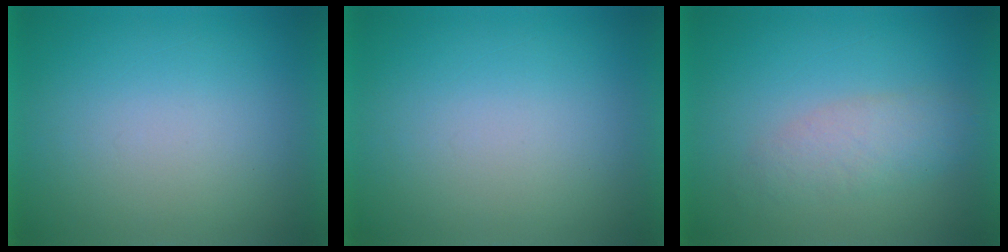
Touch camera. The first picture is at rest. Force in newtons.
{"total": 0.0}
{"total": 2.9}